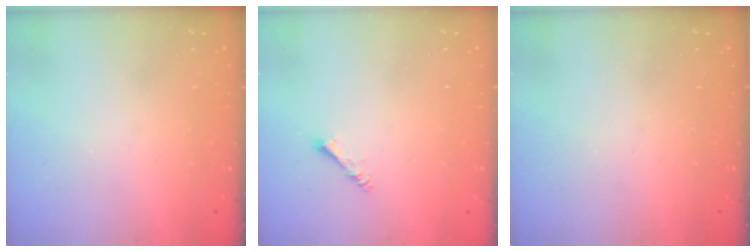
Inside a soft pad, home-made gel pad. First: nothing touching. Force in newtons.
{"total": 1.4, "press": 1.4, "slide": 0.3}
{"total": 0.0}